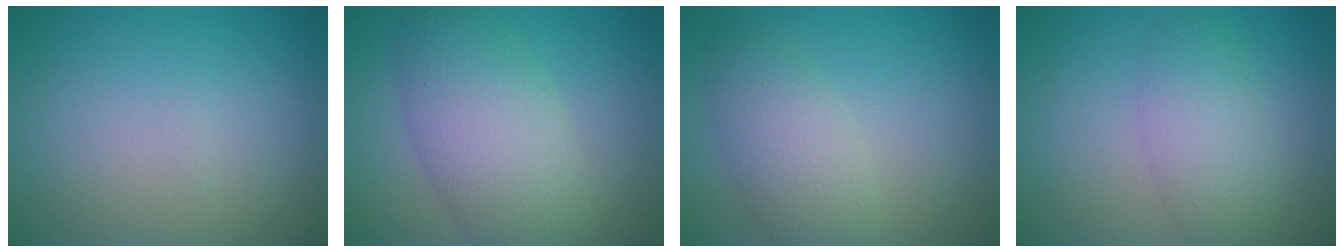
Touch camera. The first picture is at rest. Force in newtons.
{"total": 7.0, "press": 7.0, "slide": 0.1}
{"total": 4.1, "press": 4.1, "slide": 0.2}
{"total": 3.8, "press": 3.8, "slide": 0.1}